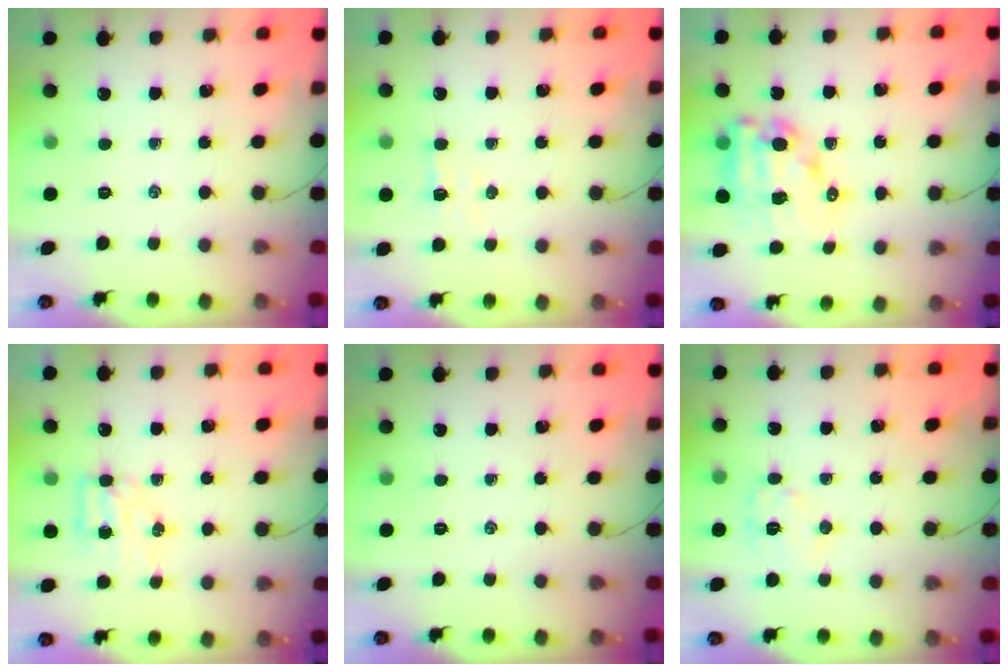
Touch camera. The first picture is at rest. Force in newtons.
{"total": 3.3, "press": 3.2, "slide": 0.9}
{"total": 12.7, "press": 12.4, "slide": 2.9}
{"total": 5.3, "press": 5.2, "slide": 0.6}
{"total": 0.0}
{"total": 7.5, "press": 7.5, "slide": 0.3}